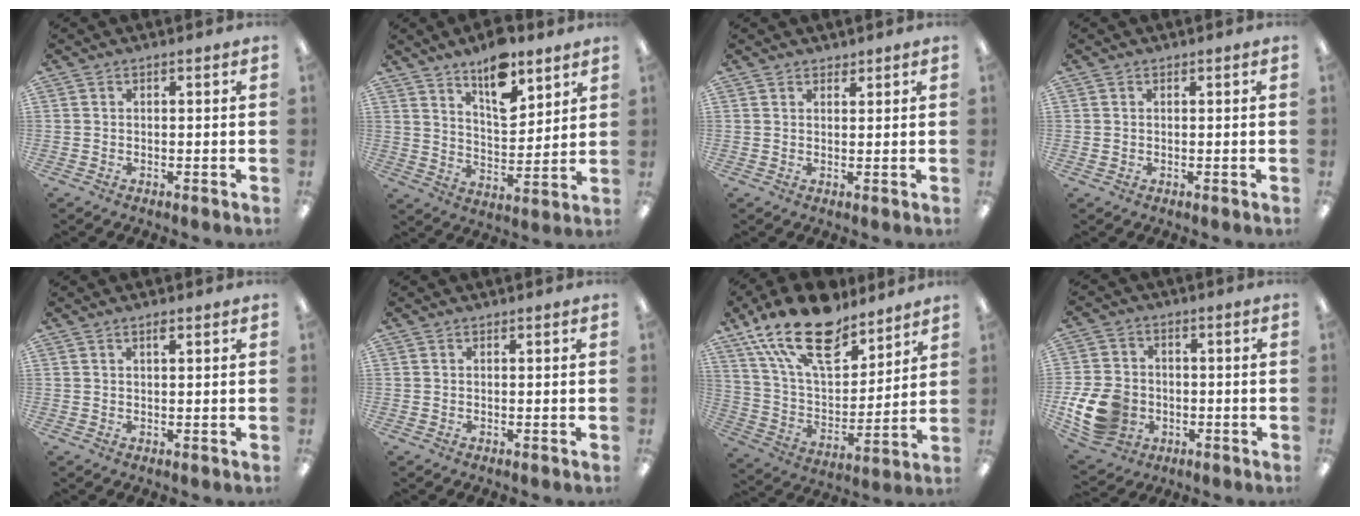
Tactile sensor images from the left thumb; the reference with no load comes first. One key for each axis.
{"total": 12.6, "fx": 9.2, "fy": 5.2, "fz": 6.9, "tx": -0.095, "ty": -0.058, "tz": 0.158}
{"total": 1.6, "fx": 1.4, "fy": 0.7, "fz": 0.0, "tx": -0.001, "ty": -0.003, "tz": 0.029}
{"total": 0.5, "fx": 0.4, "fy": 0.4, "fz": -0.1, "tx": 0.001, "ty": 0.004, "tz": 0.006}
{"total": 1.3, "fx": 0.9, "fy": 0.3, "fz": 0.9, "tx": -0.012, "ty": -0.002, "tz": 0.014}
{"total": 0.0}
{"total": 21.5, "fx": 15.1, "fy": 9.5, "fz": 12.0, "tx": -0.228, "ty": -0.084, "tz": 0.268}
{"total": 13.2, "fx": -3.4, "fy": 10.5, "fz": 7.2, "tx": -0.158, "ty": 0.017, "tz": -0.057}